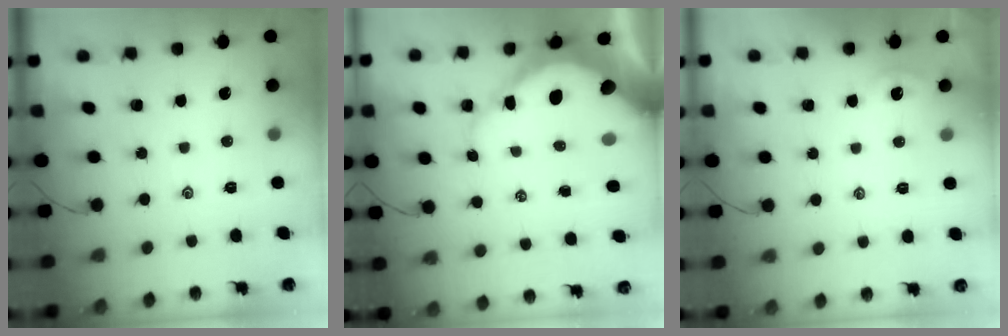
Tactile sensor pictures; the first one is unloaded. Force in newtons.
{"total": 12.5, "press": 12.4, "slide": 1.6}
{"total": 0.0}